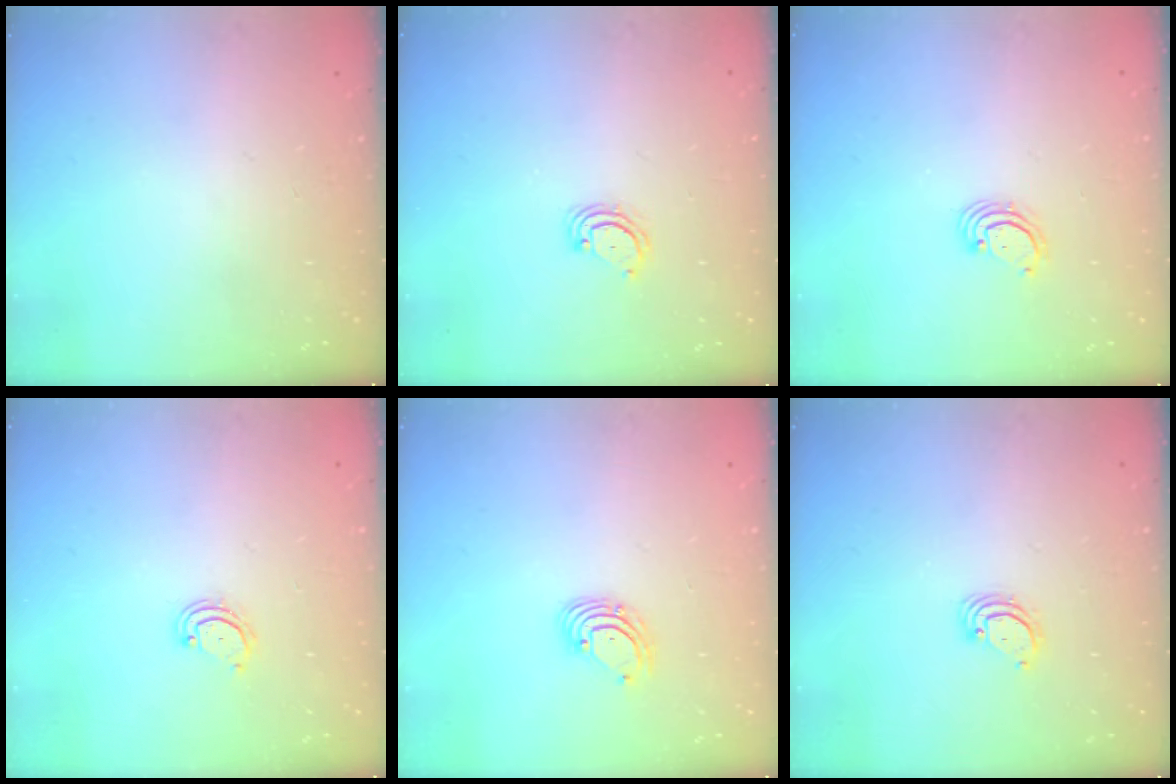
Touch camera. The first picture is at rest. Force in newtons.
{"total": 3.5, "press": 3.4, "slide": 0.4}
{"total": 2.7, "press": 2.7, "slide": 0.3}
{"total": 3.3, "press": 3.3, "slide": 0.3}
{"total": 2.6, "press": 2.6, "slide": 0.1}
{"total": 3.4, "press": 3.4, "slide": 0.1}